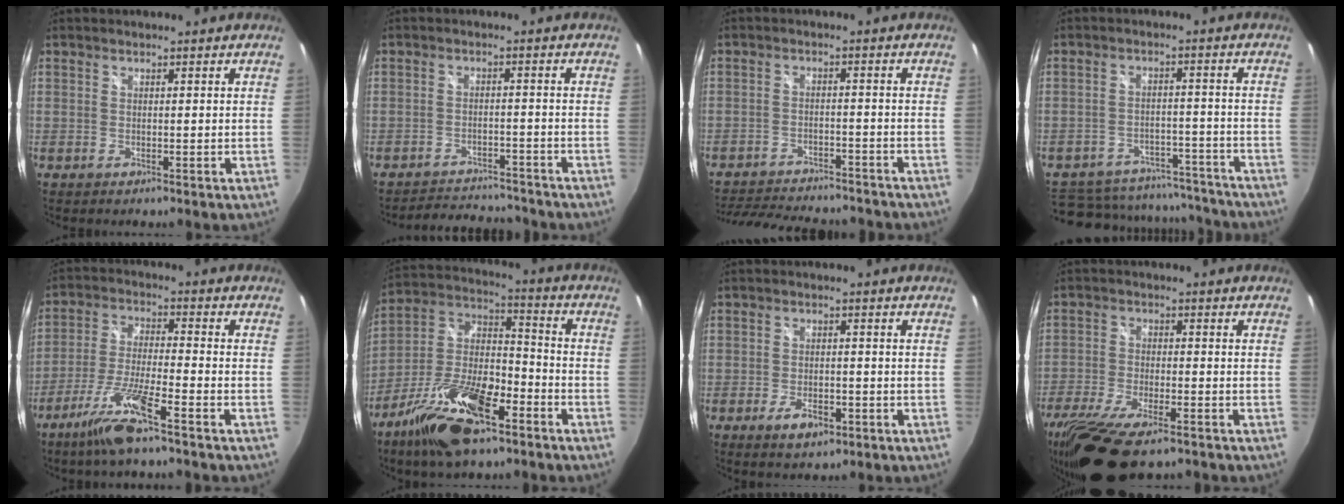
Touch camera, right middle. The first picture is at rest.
{"total": 9.5, "force": [-9.0, 2.3, 2.1], "torque": [-0.054, 0.013, -0.124]}
{"total": 18.6, "force": [-16.1, 5.6, 7.5], "torque": [-0.157, -0.007, -0.218]}
{"total": 21.7, "force": [-17.2, 10.6, 8.1], "torque": [-0.188, 0.020, -0.204]}
{"total": 10.5, "force": [-7.1, 0.2, 7.7], "torque": [-0.167, -0.011, -0.134]}
{"total": 19.4, "force": [-11.2, 7.8, 13.8], "torque": [-0.272, -0.006, -0.209]}
{"total": 4.8, "force": [-2.5, 2.3, 3.4], "torque": [-0.074, -0.005, -0.040]}
{"total": 16.9, "force": [-12.2, 5.2, 10.5], "torque": [-0.230, -0.056, -0.215]}